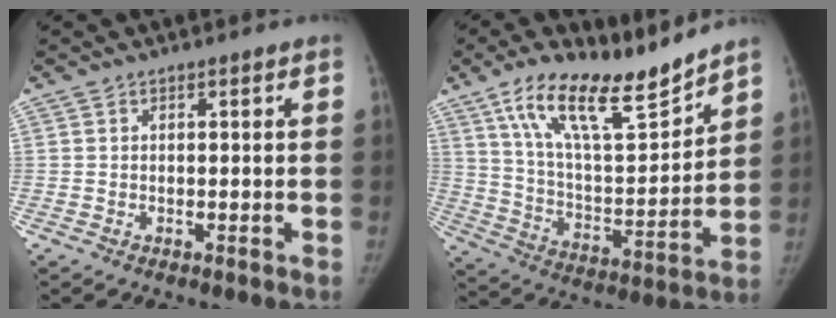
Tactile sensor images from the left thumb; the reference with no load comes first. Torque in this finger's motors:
{"motor_torque": [0.21, 0.17, 1.42, -1.35, 0.13]}